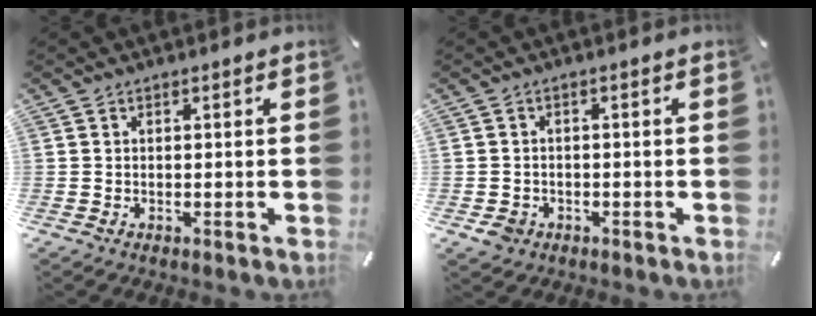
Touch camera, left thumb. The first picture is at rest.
{"total": 3.1, "force": [-1.5, 2.5, 1.1], "torque": [-0.024, 0.004, -0.031]}